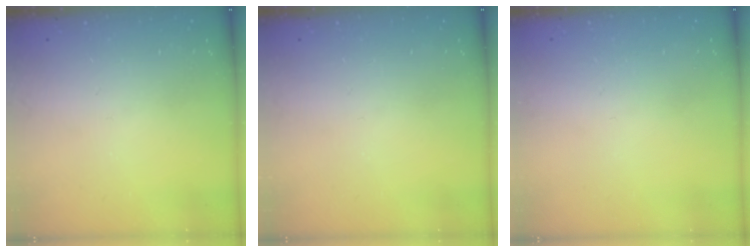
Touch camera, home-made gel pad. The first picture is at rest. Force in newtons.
{"total": 0.0}
{"total": 0.9, "press": 0.9, "slide": 0.1}